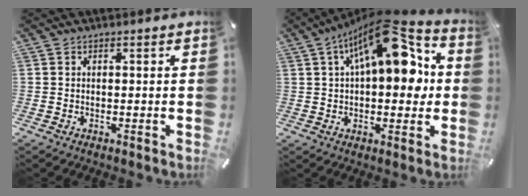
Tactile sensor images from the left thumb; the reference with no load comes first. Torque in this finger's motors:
{"motor_torque": [1.63, 3.38, 2.51, -0.26, 0.34]}